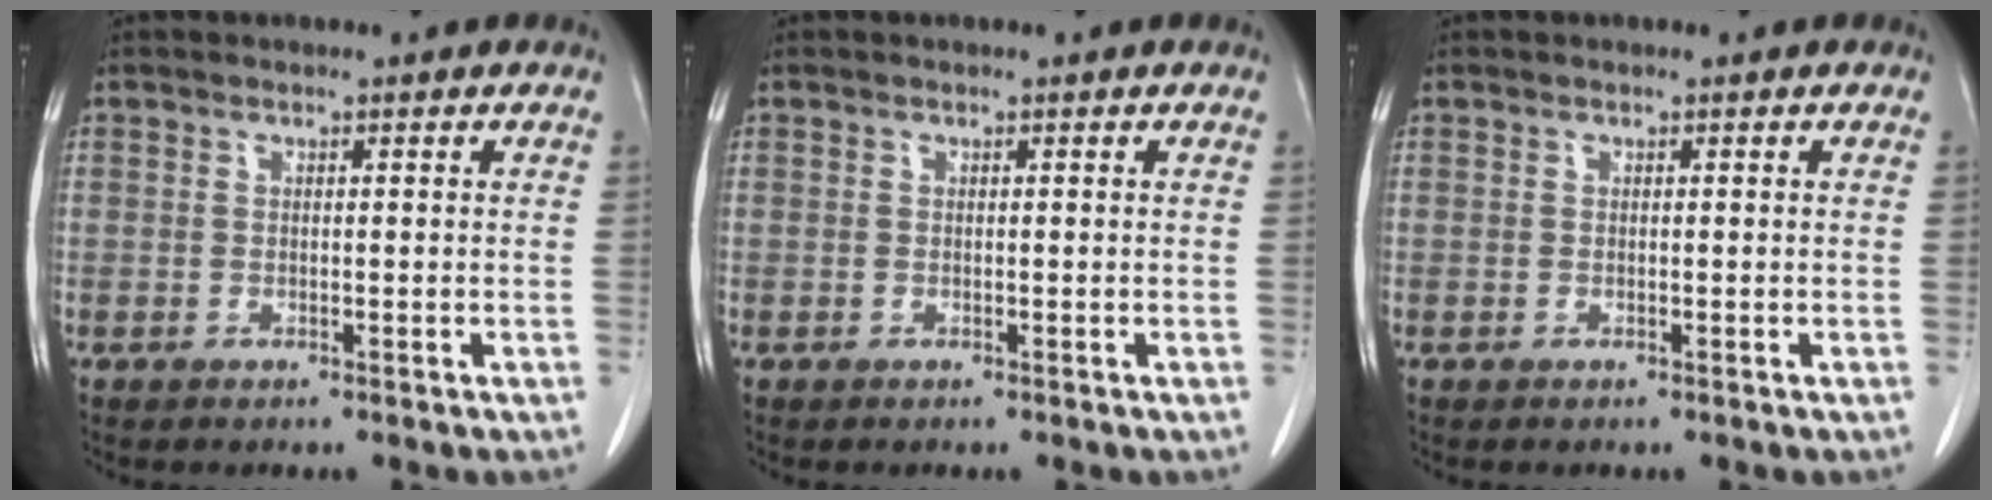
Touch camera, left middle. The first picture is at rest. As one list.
[{"total": 0.0}, {"total": 0.0}]